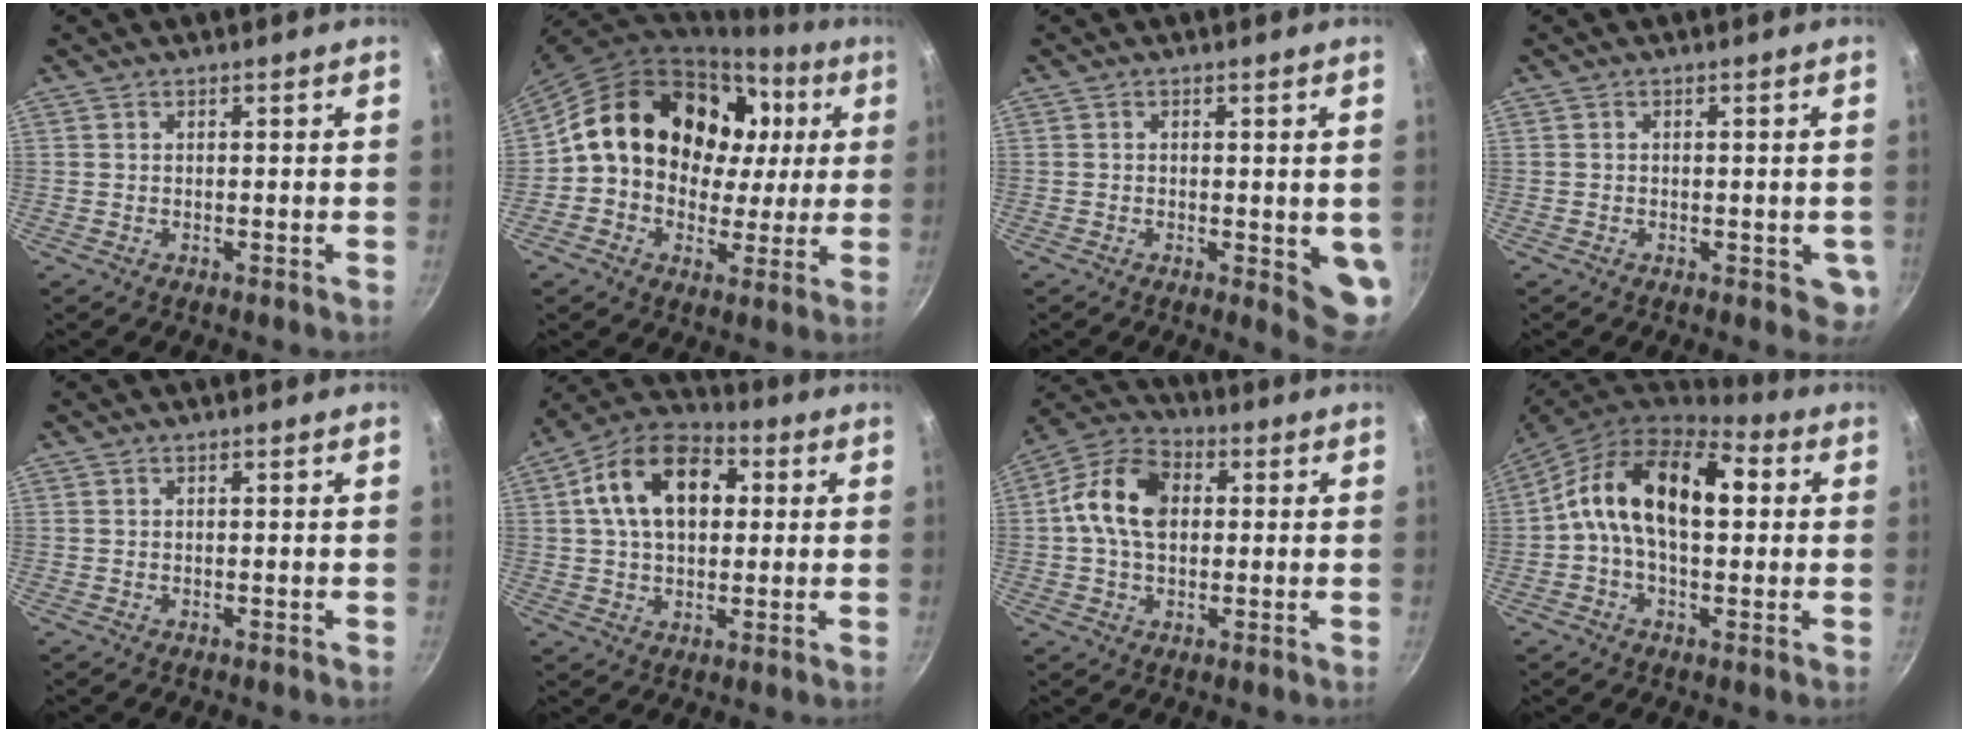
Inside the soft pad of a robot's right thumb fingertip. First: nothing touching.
{"total": 21.3, "force": [4.1, 16.5, 12.8], "torque": [-0.187, 0.032, 0.064]}
{"total": 5.4, "force": [-0.4, 2.3, 4.8], "torque": [-0.051, -0.010, -0.005]}
{"total": 3.8, "force": [-0.8, 2.3, 2.9], "torque": [-0.025, -0.004, -0.010]}
{"total": 0.0}
{"total": 15.8, "force": [3.4, 10.3, 11.4], "torque": [-0.164, 0.020, 0.041]}
{"total": 12.9, "force": [1.5, 8.9, 9.2], "torque": [-0.147, 0.021, 0.007]}
{"total": 17.0, "force": [2.5, 9.9, 13.6], "torque": [-0.195, 0.024, 0.016]}